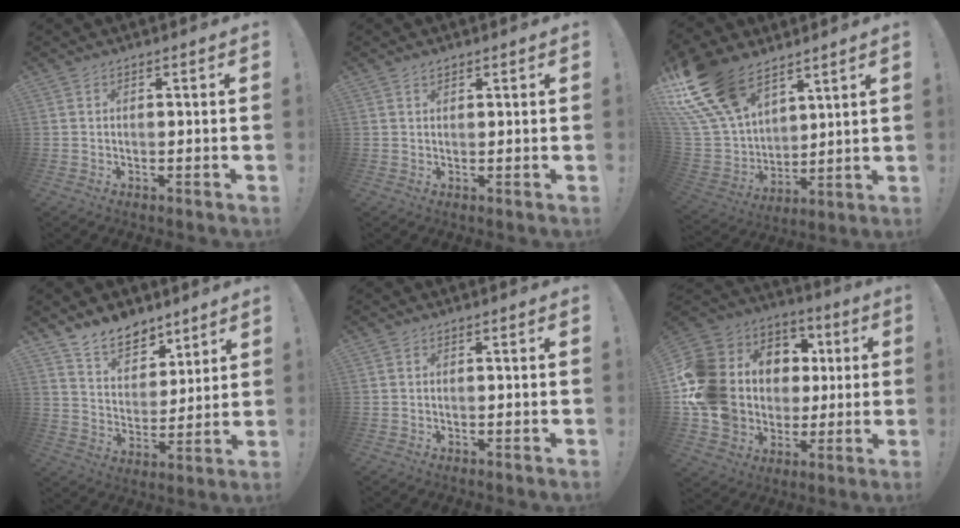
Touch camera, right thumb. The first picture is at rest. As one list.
[{"total": 1.2, "force": [1.0, 0.6, 0.4], "torque": [-0.002, -0.004, 0.018]}, {"total": 21.8, "force": [13.9, 12.1, 11.7], "torque": [-0.255, -0.081, 0.267]}, {"total": 10.9, "force": [8.8, 5.8, 2.5], "torque": [-0.043, -0.070, 0.173]}, {"total": 0.0}, {"total": 18.8, "force": [1.4, 16.4, 9.1], "torque": [-0.160, -0.002, 0.071]}]